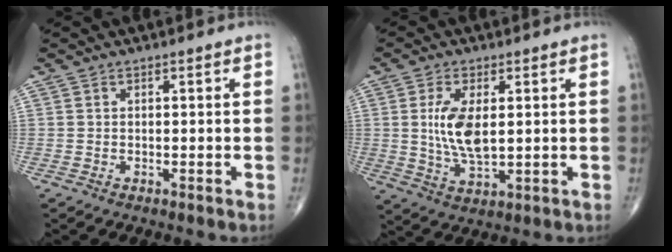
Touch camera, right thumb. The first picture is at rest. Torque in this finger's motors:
{"motor_torque": [1.52, 1.66, 1.22, 0.16, 0.44]}